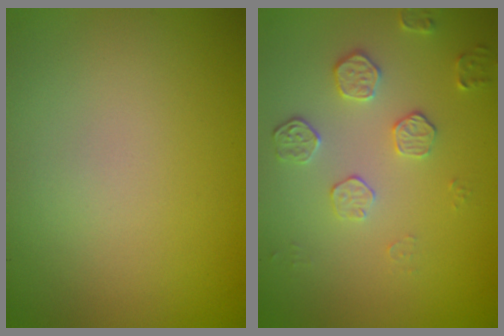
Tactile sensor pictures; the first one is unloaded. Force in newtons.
{"total": 2.1, "press": 1.5, "slide": 1.4}